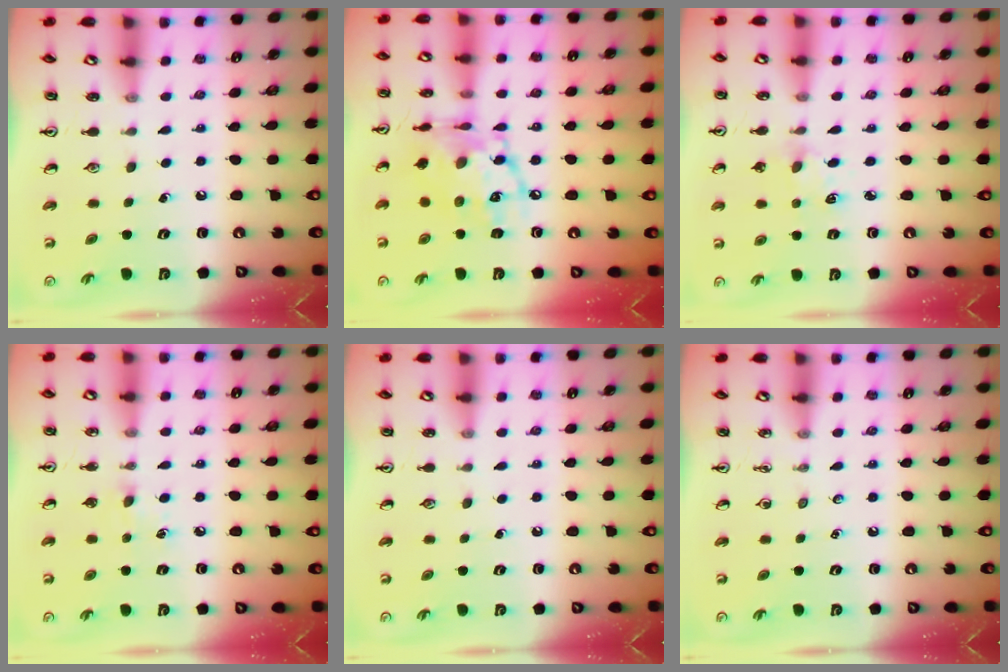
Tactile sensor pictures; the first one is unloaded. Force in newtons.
{"total": 15.7, "press": 15.7, "slide": 1.3}
{"total": 4.2, "press": 4.2, "slide": 0.6}
{"total": 3.7, "press": 3.7, "slide": 0.6}
{"total": 0.0}
{"total": 0.0}